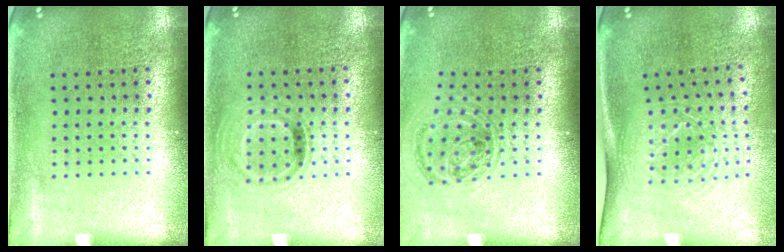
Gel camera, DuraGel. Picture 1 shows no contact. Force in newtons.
{"total": 0.9, "press": 0.8, "slide": 0.4}
{"total": 0.9, "press": 0.9, "slide": 0.2}
{"total": 1.8, "press": 1.3, "slide": 1.2}